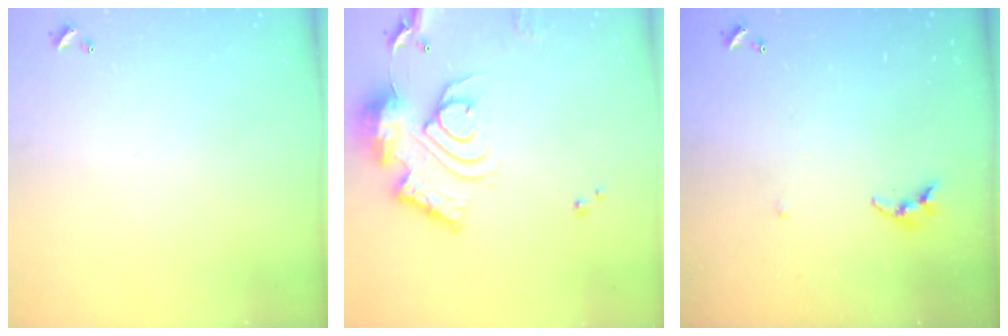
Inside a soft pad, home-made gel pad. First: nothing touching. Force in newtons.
{"total": 15.8, "press": 15.8, "slide": 1.0}
{"total": 4.3, "press": 4.3, "slide": 0.4}